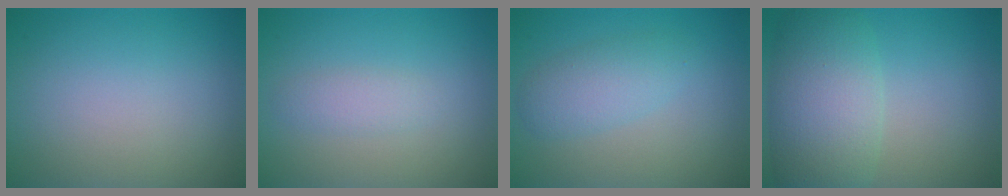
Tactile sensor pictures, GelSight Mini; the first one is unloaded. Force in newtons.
{"total": 1.4, "press": 1.4, "slide": 0.0}
{"total": 2.8, "press": 2.8, "slide": 0.1}
{"total": 7.2, "press": 7.2, "slide": 0.4}